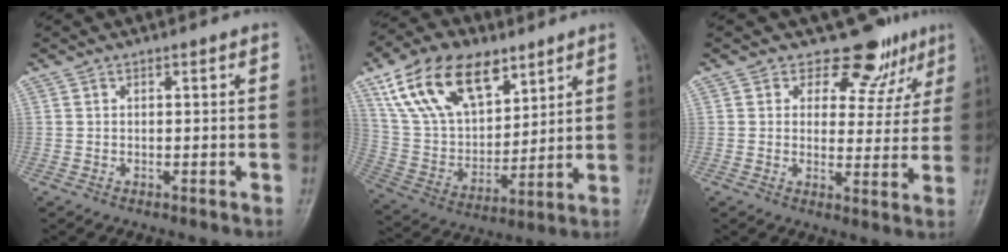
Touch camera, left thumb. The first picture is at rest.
{"total": 20.3, "force": [11.3, 11.4, 12.5], "torque": [-0.195, -0.033, 0.214]}
{"total": 8.4, "force": [6.2, 5.4, 1.9], "torque": [0.016, -0.038, 0.071]}